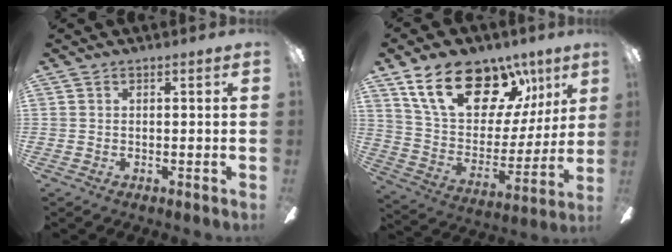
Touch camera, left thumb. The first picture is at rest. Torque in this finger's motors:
{"motor_torque": [1.84, 1.54, 1.48, -1.29, 0.19]}